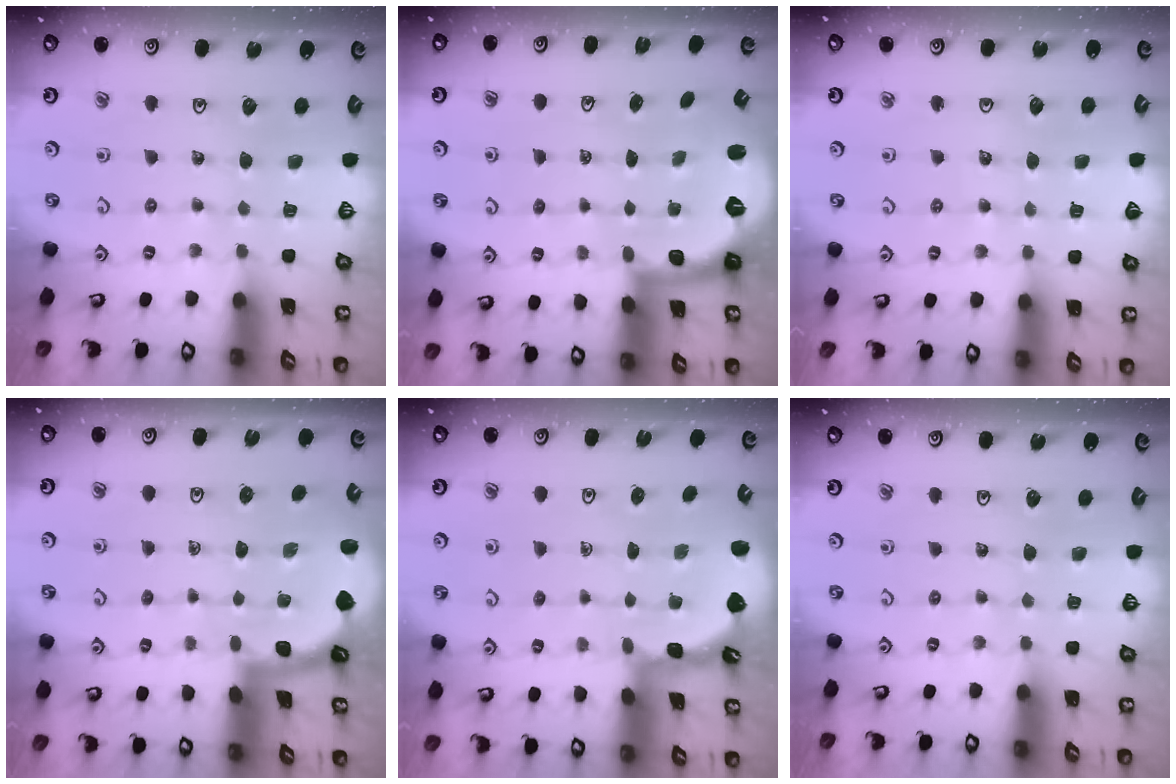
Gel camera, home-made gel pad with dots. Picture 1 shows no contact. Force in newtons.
{"total": 2.7, "press": 1.8, "slide": 2.0}
{"total": 2.7, "press": 2.6, "slide": 0.3}
{"total": 1.8, "press": 1.8, "slide": 0.1}
{"total": 2.1, "press": 2.1, "slide": 0.2}
{"total": 0.0}